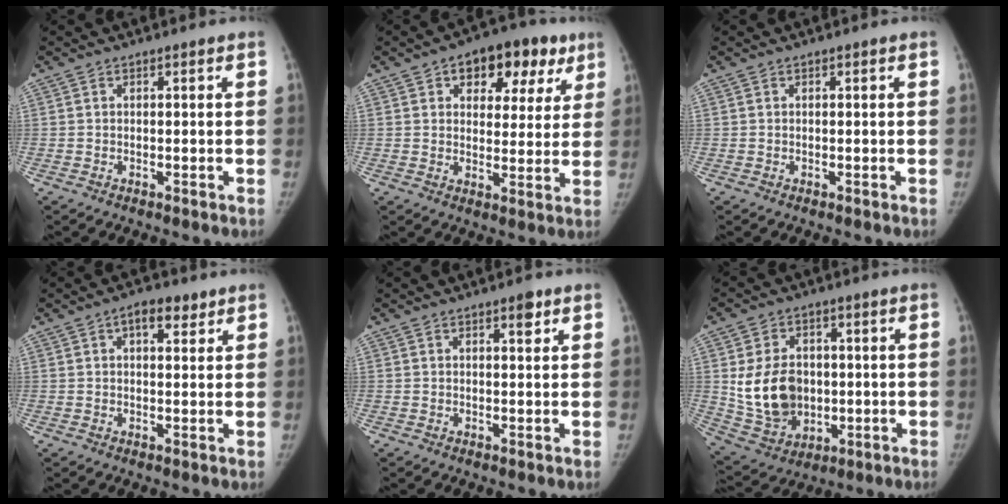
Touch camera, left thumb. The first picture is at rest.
{"total": 13.4, "force": [6.7, 8.3, 8.0], "torque": [-0.049, -0.005, 0.089]}
{"total": 0.0}
{"total": 4.8, "force": [2.5, 2.4, 3.4], "torque": [-0.033, -0.007, 0.034]}
{"total": 2.2, "force": [1.3, 0.8, 1.6], "torque": [-0.014, -0.006, 0.018]}
{"total": 13.9, "force": [0.3, 10.7, 8.8], "torque": [-0.120, -0.007, 0.026]}